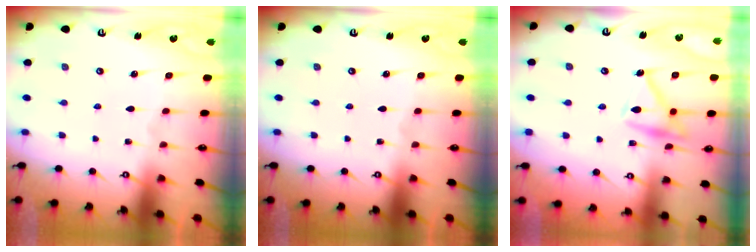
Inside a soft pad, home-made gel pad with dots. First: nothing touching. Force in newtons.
{"total": 0.0}
{"total": 14.7, "press": 14.7, "slide": 0.4}